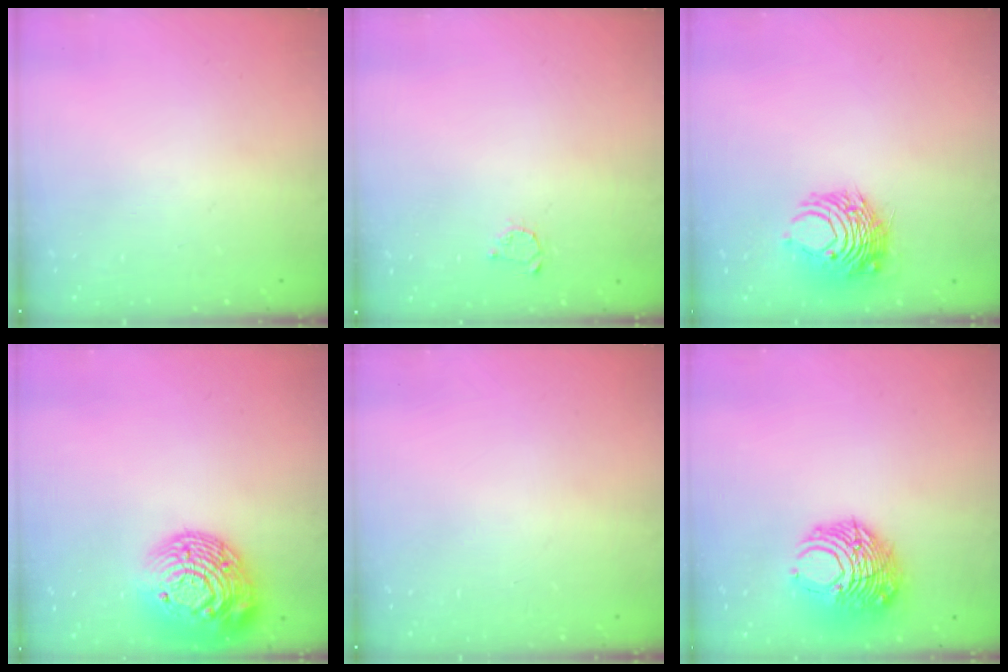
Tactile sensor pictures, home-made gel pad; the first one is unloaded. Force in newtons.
{"total": 2.1, "press": 2.1, "slide": 0.3}
{"total": 8.4, "press": 8.4, "slide": 0.3}
{"total": 21.4, "press": 21.3, "slide": 1.4}
{"total": 0.0}
{"total": 10.1, "press": 10.0, "slide": 1.0}